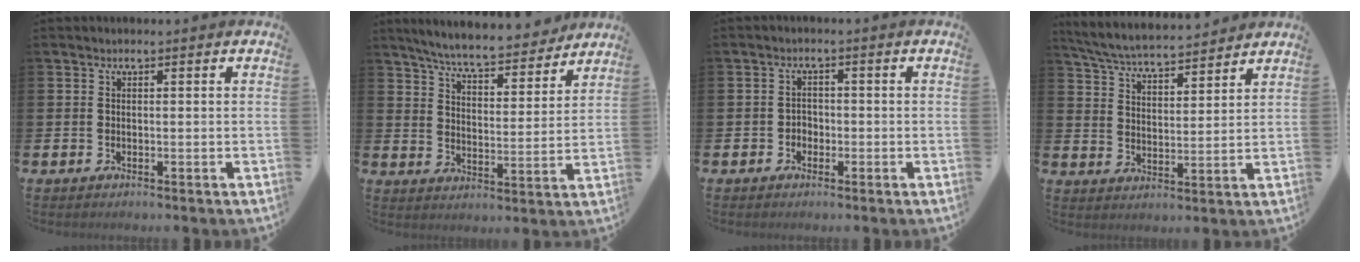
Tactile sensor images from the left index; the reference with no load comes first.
{"total": 7.2, "force": [6.8, 0.8, 2.1], "torque": [-0.064, -0.049, 0.116]}
{"total": 1.8, "force": [-0.9, 1.5, 0.4], "torque": [-0.004, 0.001, -0.022]}
{"total": 5.7, "force": [5.6, 0.5, 1.0], "torque": [-0.045, -0.038, 0.097]}